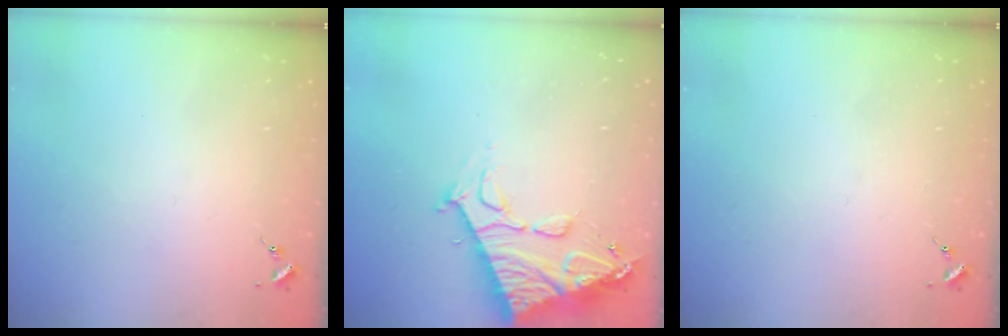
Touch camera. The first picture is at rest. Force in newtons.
{"total": 16.2, "press": 16.1, "slide": 1.5}
{"total": 0.0}